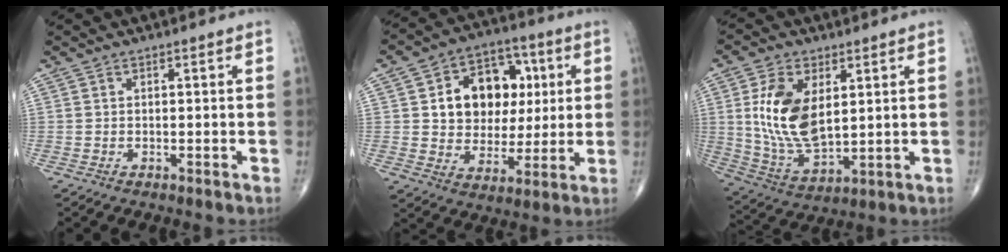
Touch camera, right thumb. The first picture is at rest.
{"total": 15.8, "force": [3.3, 12.2, 9.6], "torque": [-0.093, 0.009, 0.056]}
{"total": 14.5, "force": [3.1, 8.0, 11.7], "torque": [-0.218, -0.021, 0.070]}